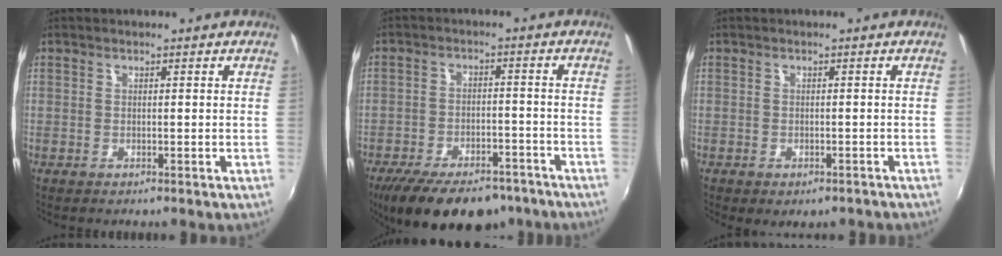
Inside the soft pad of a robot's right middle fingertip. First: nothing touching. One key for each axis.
{"total": 18.4, "fx": -13.9, "fy": 7.7, "fz": 9.4, "tx": -0.188, "ty": -0.022, "tz": -0.197}
{"total": 3.7, "fx": -2.6, "fy": 1.8, "fz": 1.9, "tx": -0.037, "ty": -0.020, "tz": -0.031}